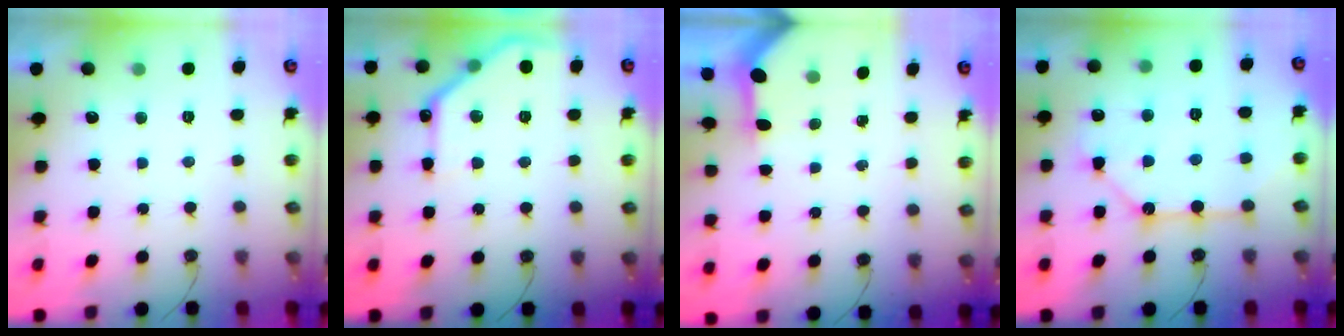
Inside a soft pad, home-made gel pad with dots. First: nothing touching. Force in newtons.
{"total": 12.8, "press": 12.8, "slide": 0.6}
{"total": 3.3, "press": 3.3, "slide": 0.3}
{"total": 12.9, "press": 12.9, "slide": 1.3}